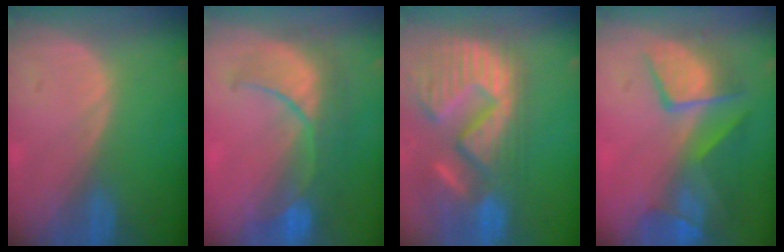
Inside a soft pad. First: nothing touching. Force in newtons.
{"total": 9.0, "press": 8.8, "slide": 2.0}
{"total": 15.3, "press": 12.7, "slide": 8.4}
{"total": 10.0, "press": 8.7, "slide": 4.9}